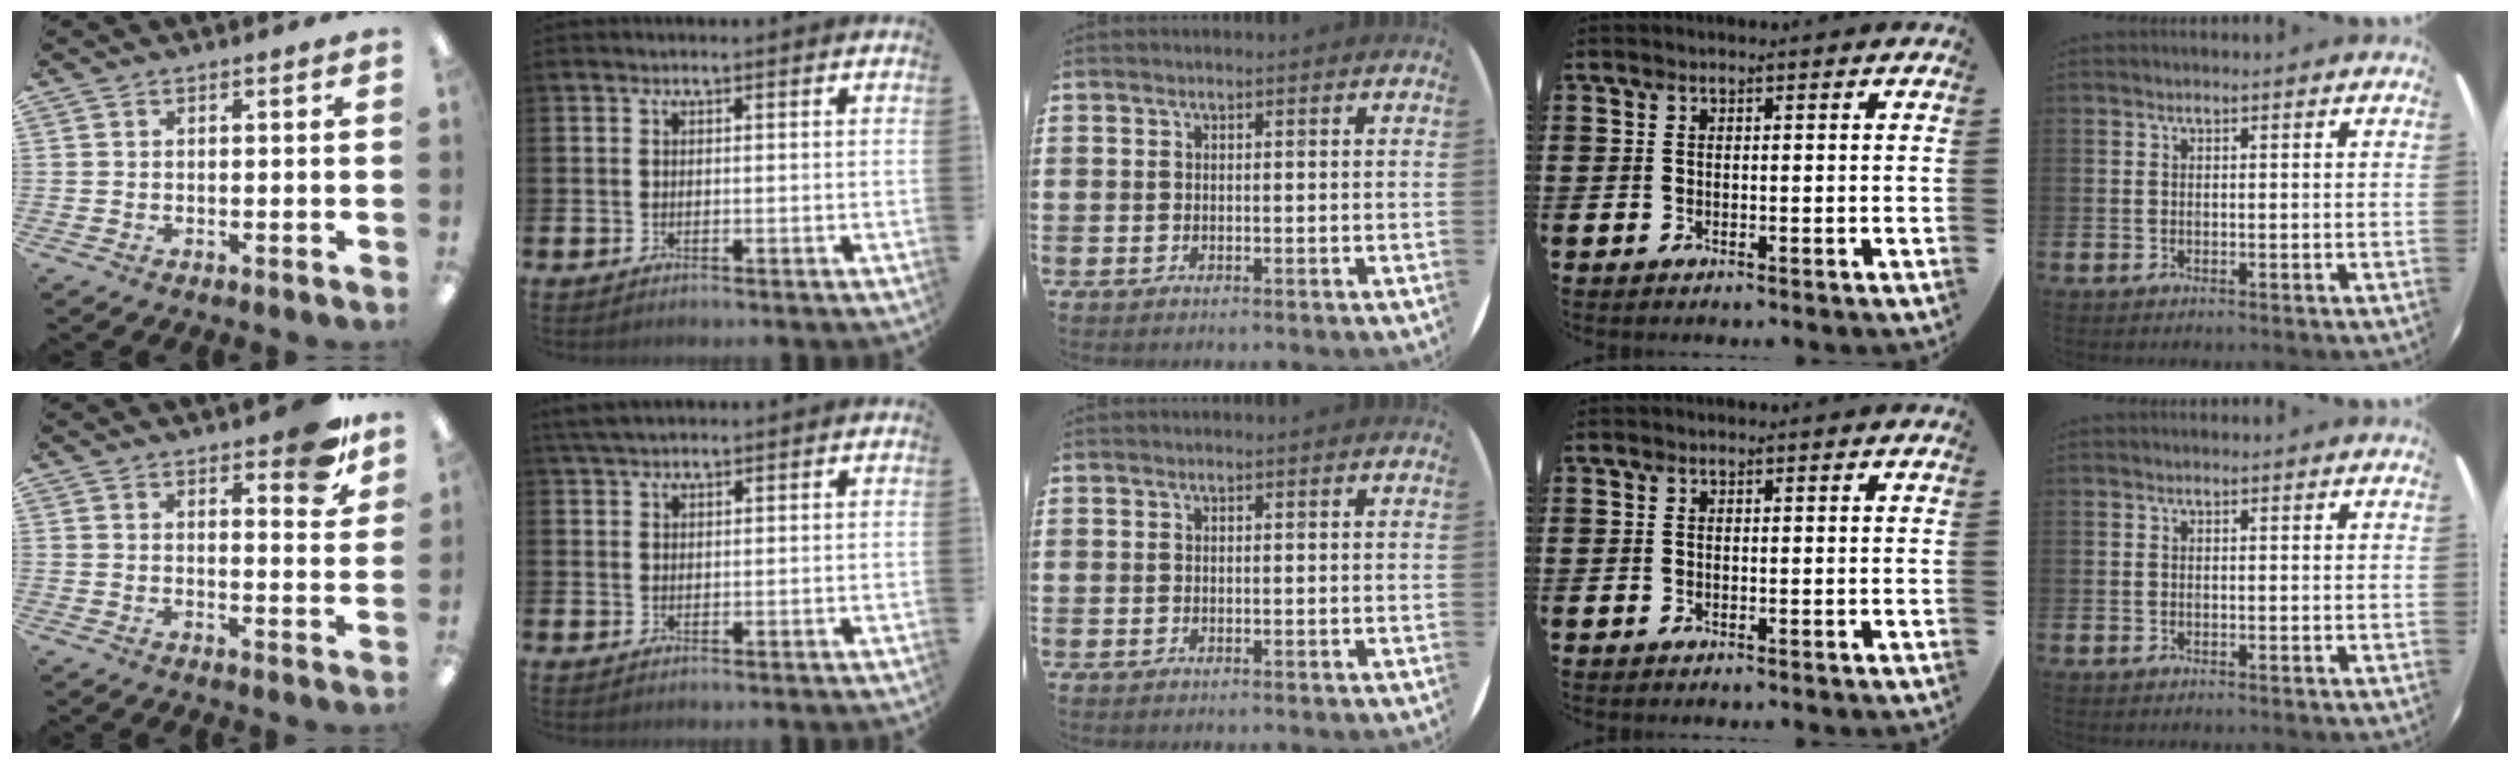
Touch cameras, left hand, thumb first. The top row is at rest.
{"thumb": {"total": 8.8, "force": [6.6, 3.1, 5.0], "torque": [-0.050, -0.043, 0.109]}, "index": {"total": 3.0, "force": [2.6, 0.9, 1.3], "torque": [-0.030, 0.000, 0.048]}}